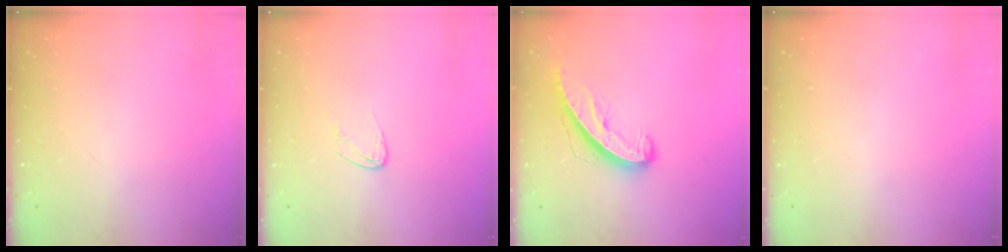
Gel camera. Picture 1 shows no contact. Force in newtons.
{"total": 5.0, "press": 4.9, "slide": 0.4}
{"total": 9.4, "press": 9.4, "slide": 0.4}
{"total": 0.0}